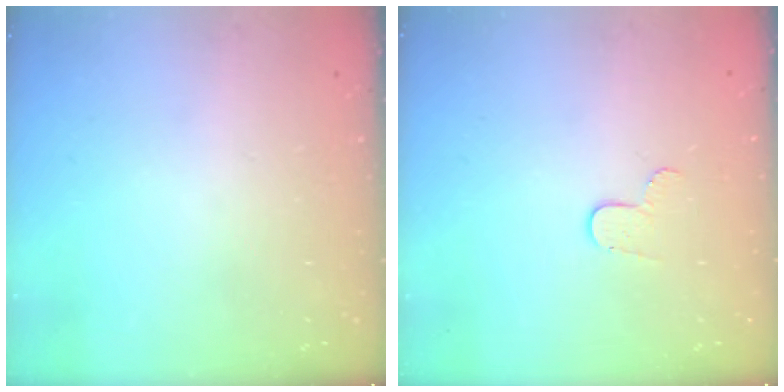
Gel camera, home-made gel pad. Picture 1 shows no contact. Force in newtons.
{"total": 5.1, "press": 5.1, "slide": 0.5}